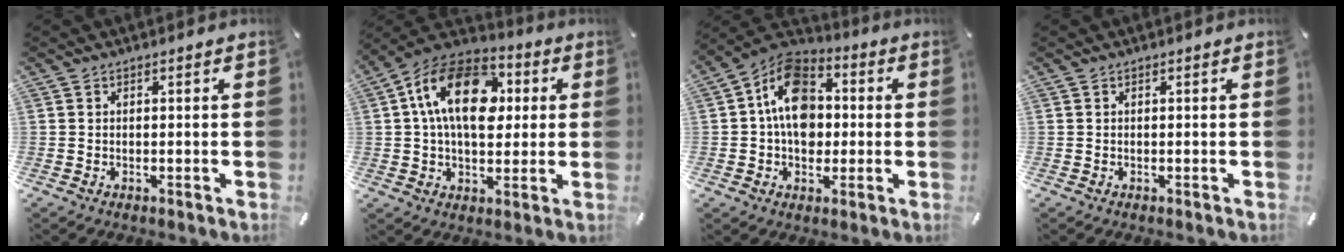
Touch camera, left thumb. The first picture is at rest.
{"total": 18.9, "force": [3.5, 12.7, 13.5], "torque": [-0.250, 0.003, 0.057]}
{"total": 13.7, "force": [-0.1, 10.5, 8.7], "torque": [-0.150, 0.015, -0.005]}
{"total": 0.0}